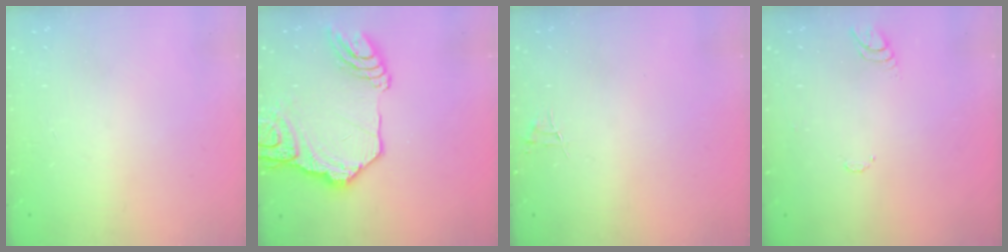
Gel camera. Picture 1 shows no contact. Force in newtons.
{"total": 20.7, "press": 20.6, "slide": 2.1}
{"total": 3.2, "press": 3.2, "slide": 0.2}
{"total": 5.3, "press": 5.2, "slide": 0.5}